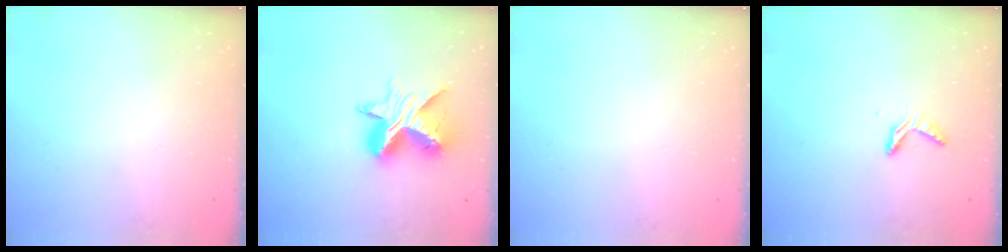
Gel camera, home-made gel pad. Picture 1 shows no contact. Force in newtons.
{"total": 13.1, "press": 13.1, "slide": 1.0}
{"total": 0.0}
{"total": 4.5, "press": 4.5, "slide": 0.3}